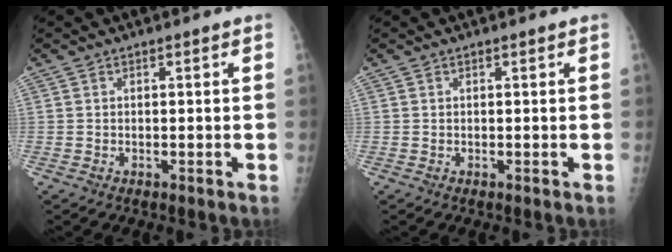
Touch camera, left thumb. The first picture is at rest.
{"total": 0.0}